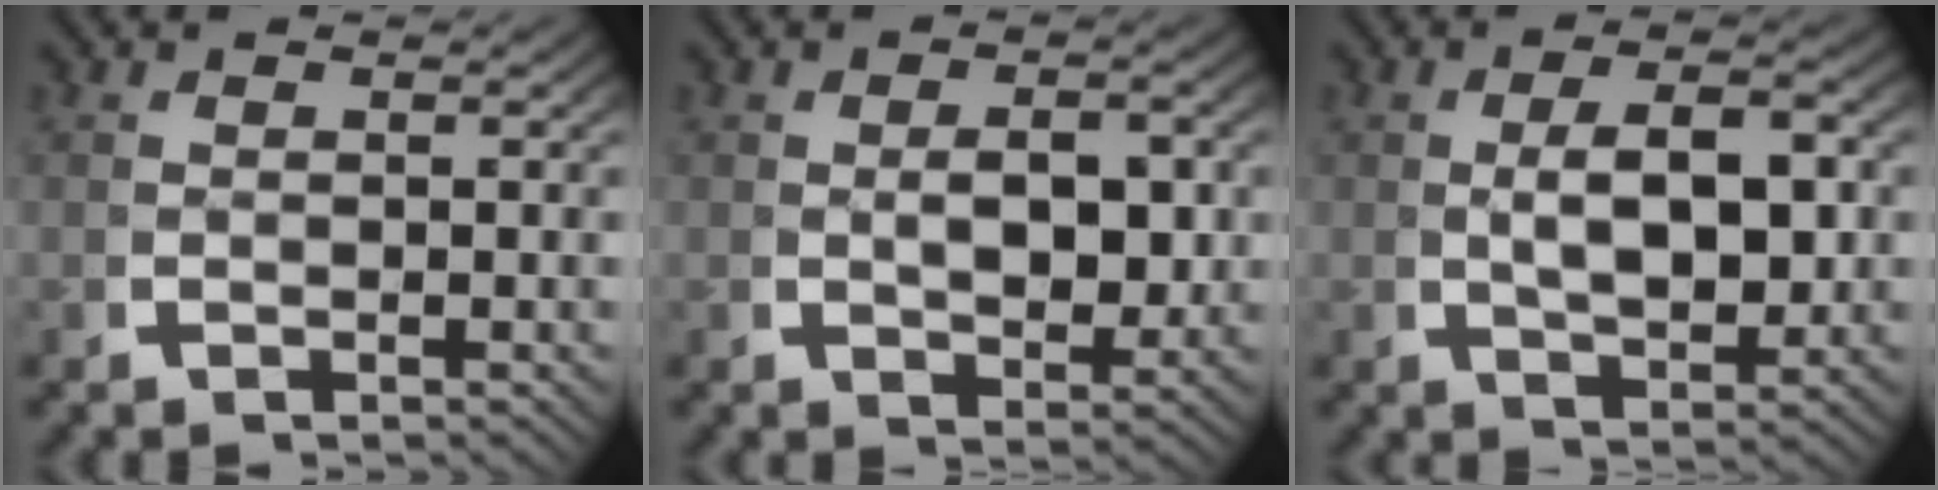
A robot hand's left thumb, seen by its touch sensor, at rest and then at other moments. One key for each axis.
{"total": 3.5, "fx": 0.2, "fy": 2.2, "fz": 2.7, "tx": -0.042, "ty": -0.009, "tz": 0.010}
{"total": 5.1, "fx": 0.3, "fy": 2.7, "fz": 4.2, "tx": -0.071, "ty": -0.008, "tz": 0.014}